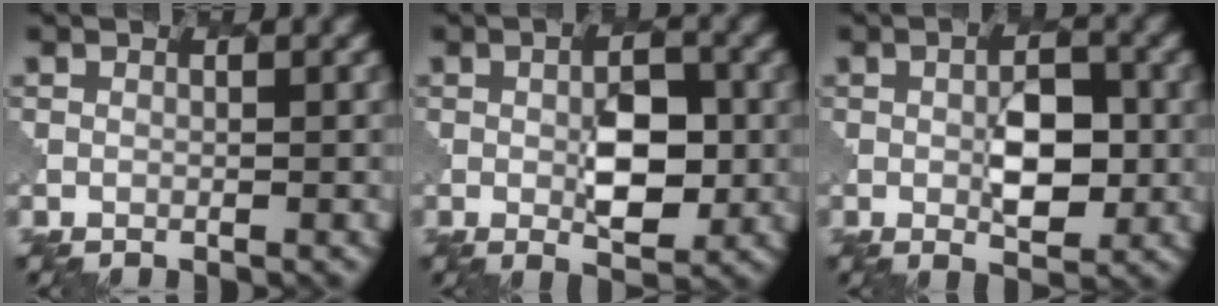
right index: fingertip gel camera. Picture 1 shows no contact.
{"total": 4.4, "force": [-0.1, 2.0, 3.9], "torque": [-0.060, -0.002, 0.000]}
{"total": 4.2, "force": [-0.1, 2.0, 3.7], "torque": [-0.056, -0.001, 0.000]}